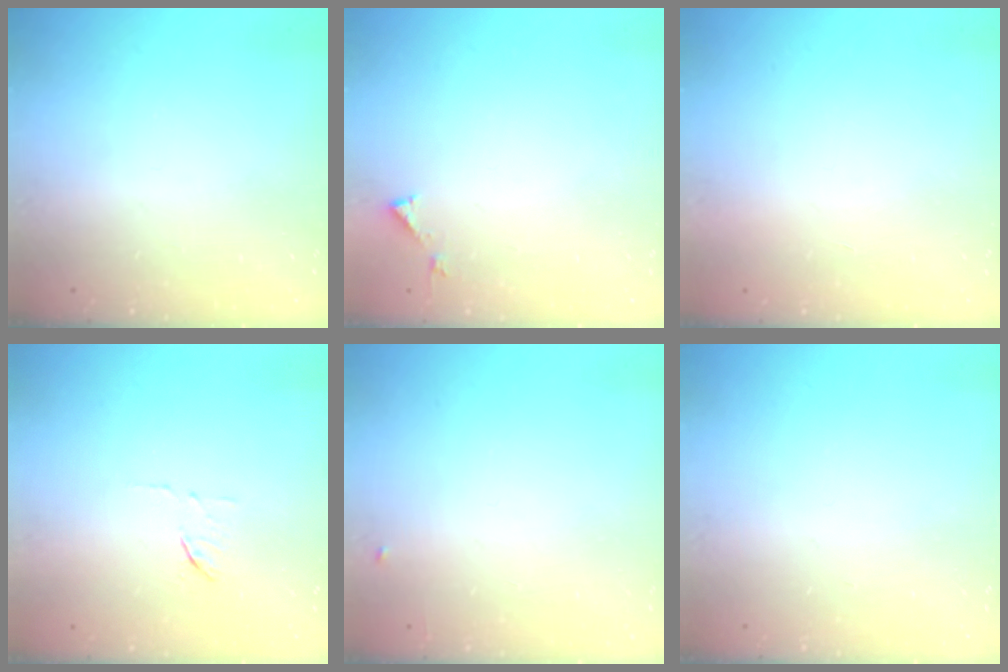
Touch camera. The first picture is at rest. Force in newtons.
{"total": 3.0, "press": 3.0, "slide": 0.2}
{"total": 1.7, "press": 1.7, "slide": 0.1}
{"total": 6.0, "press": 6.0, "slide": 0.6}
{"total": 3.9, "press": 3.9, "slide": 0.5}
{"total": 0.0}